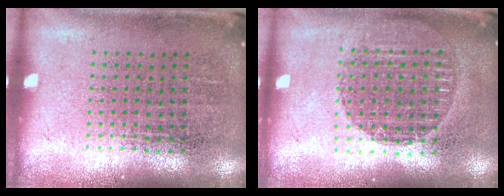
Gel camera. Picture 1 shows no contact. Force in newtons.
{"total": 1.6, "press": 1.5, "slide": 0.7}